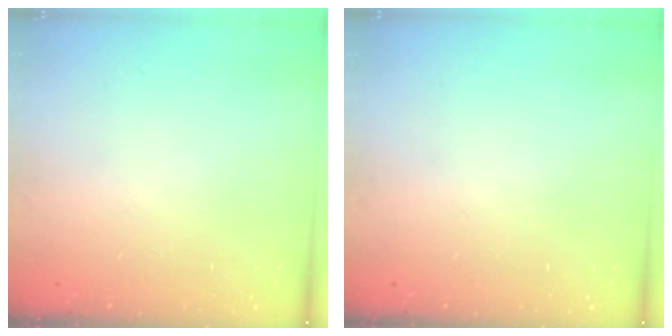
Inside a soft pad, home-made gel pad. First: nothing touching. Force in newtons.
{"total": 0.0}